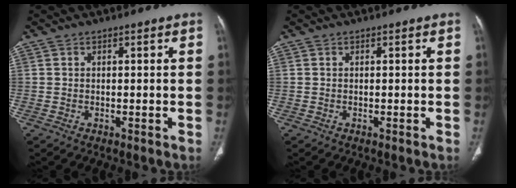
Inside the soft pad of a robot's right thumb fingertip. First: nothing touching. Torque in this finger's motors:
{"motor_torque": [0.04, -0.16, 0.23, -0.03, -0.05]}